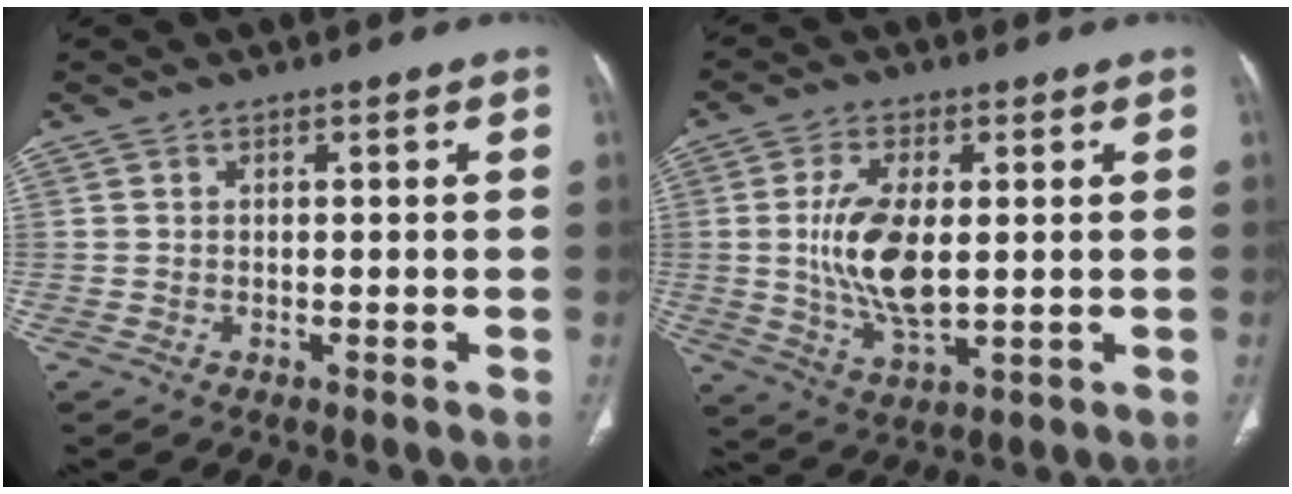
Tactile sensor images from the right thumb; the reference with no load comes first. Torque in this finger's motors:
{"motor_torque": [1.03, 2.48, 1.43, -0.41, 0.50]}